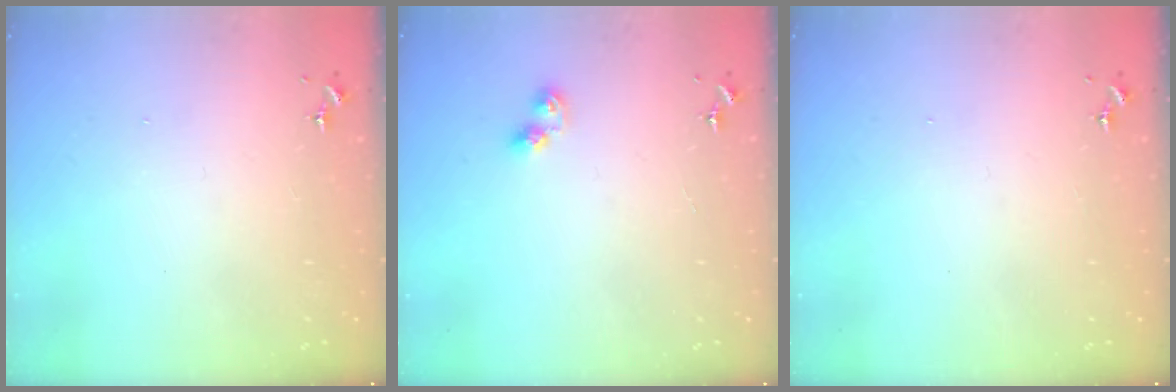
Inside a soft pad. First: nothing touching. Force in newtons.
{"total": 5.7, "press": 5.7, "slide": 0.5}
{"total": 0.0}